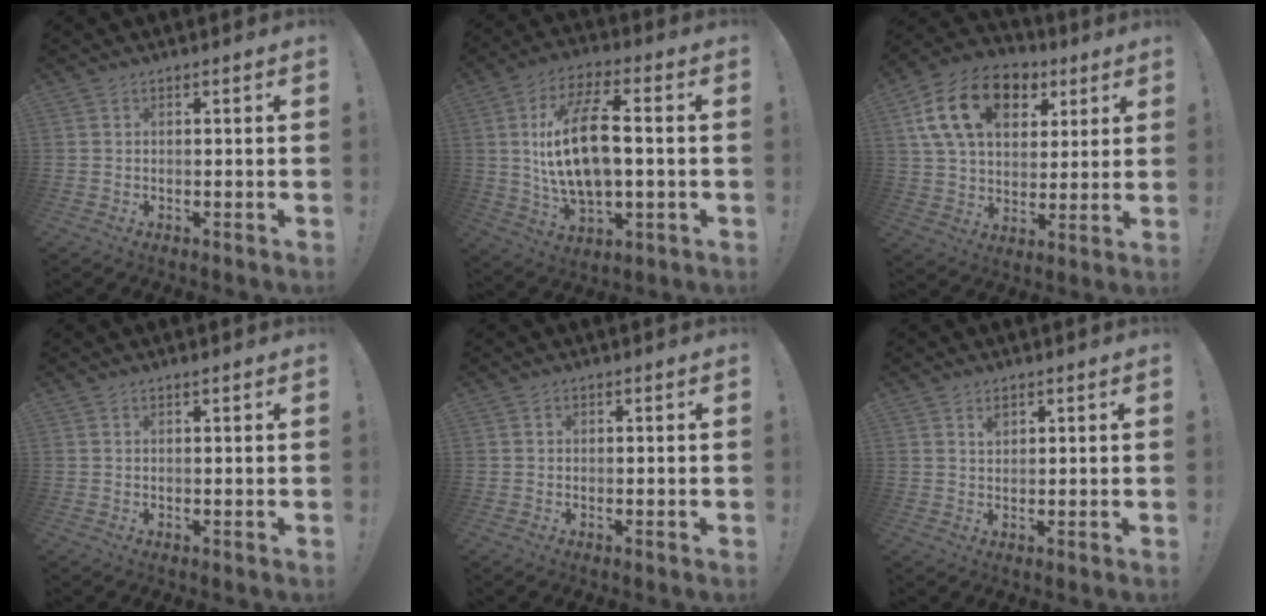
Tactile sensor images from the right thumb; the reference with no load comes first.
{"total": 18.4, "force": [0.9, 8.8, 16.1], "torque": [-0.294, -0.001, 0.008]}
{"total": 19.3, "force": [8.0, 12.9, 12.0], "torque": [-0.198, -0.024, 0.146]}
{"total": 0.6, "force": [0.5, -0.1, 0.3], "torque": [0.001, -0.003, 0.008]}
{"total": 0.7, "force": [0.1, 0.7, 0.0], "torque": [0.000, 0.001, 0.003]}
{"total": 2.0, "force": [1.4, 1.3, 0.8], "torque": [0.007, -0.010, 0.021]}